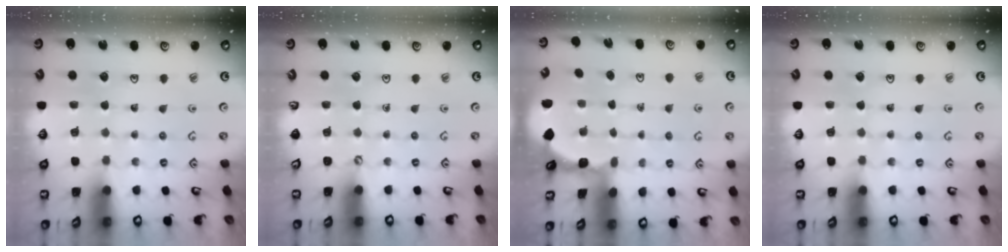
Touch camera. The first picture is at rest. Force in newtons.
{"total": 0.0}
{"total": 1.5, "press": 1.5, "slide": 0.2}
{"total": 0.0}